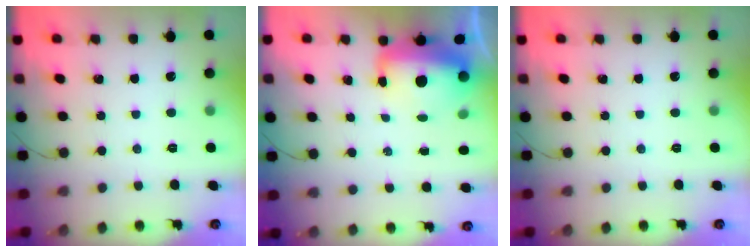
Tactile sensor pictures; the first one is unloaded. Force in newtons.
{"total": 12.6, "press": 12.2, "slide": 3.2}
{"total": 0.0}